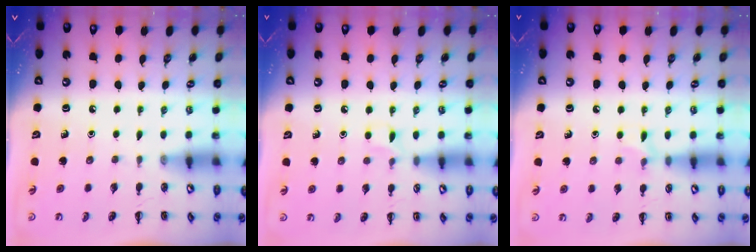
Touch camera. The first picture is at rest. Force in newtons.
{"total": 3.6, "press": 3.4, "slide": 1.2}
{"total": 5.5, "press": 5.2, "slide": 2.0}